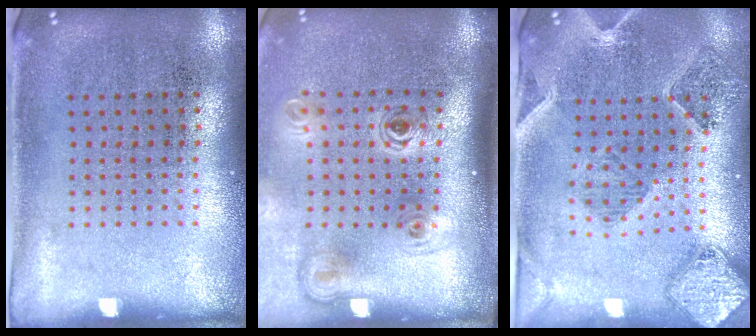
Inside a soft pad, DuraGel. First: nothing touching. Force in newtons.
{"total": 2.1, "press": 1.4, "slide": 1.6}
{"total": 1.5, "press": 1.4, "slide": 0.4}